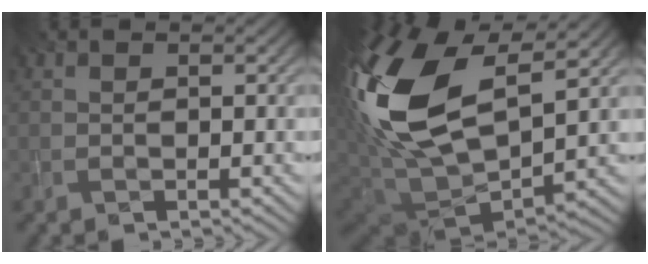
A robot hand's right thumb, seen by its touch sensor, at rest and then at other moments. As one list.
[{"total": 20.4, "force": [5.9, 10.9, 16.2], "torque": [-0.385, 0.004, 0.113]}]